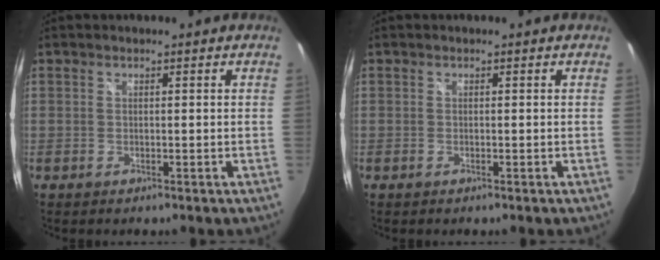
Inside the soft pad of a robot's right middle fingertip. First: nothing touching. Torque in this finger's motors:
{"motor_torque": [1.56, -0.27, 0.07, 0.00]}